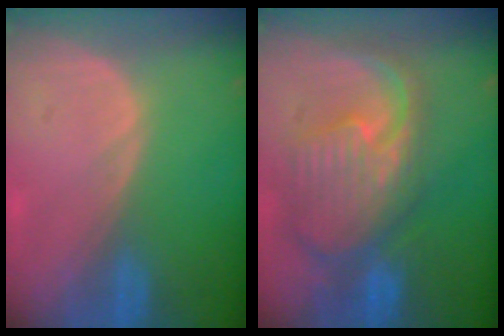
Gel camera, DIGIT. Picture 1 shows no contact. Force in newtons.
{"total": 11.6, "press": 10.1, "slide": 5.8}